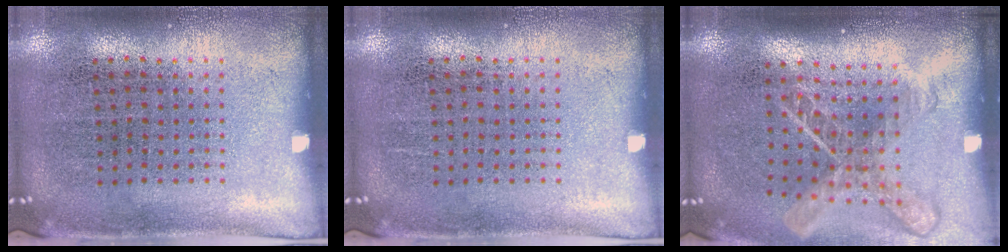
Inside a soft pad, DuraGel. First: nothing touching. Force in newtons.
{"total": 0.0}
{"total": 1.8, "press": 1.4, "slide": 1.2}